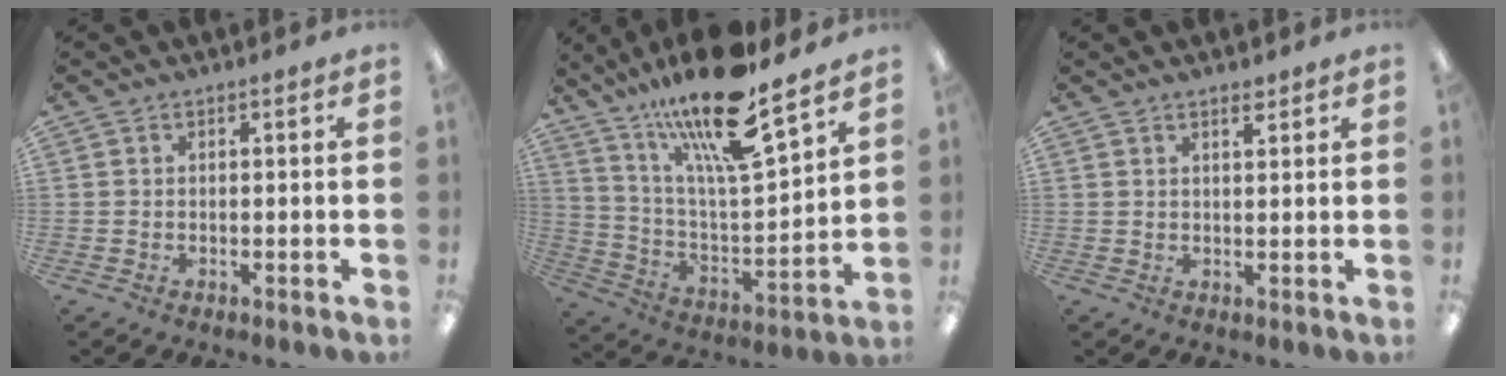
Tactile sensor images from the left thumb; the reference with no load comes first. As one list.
[{"total": 21.2, "force": [16.5, 4.2, 12.6], "torque": [-0.230, -0.100, 0.274]}, {"total": 2.0, "force": [1.7, 0.5, 1.0], "torque": [-0.015, -0.004, 0.029]}]